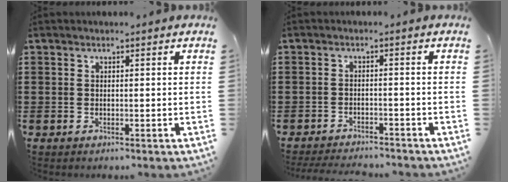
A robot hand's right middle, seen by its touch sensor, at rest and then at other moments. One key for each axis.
{"total": 2.8, "fx": -2.8, "fy": 0.1, "fz": 0.3, "tx": -0.008, "ty": -0.002, "tz": -0.057}